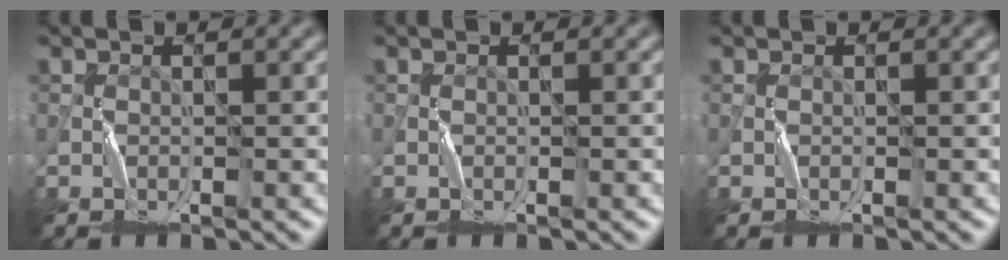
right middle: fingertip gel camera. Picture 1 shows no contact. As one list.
[{"total": 0.0}, {"total": 0.0}]